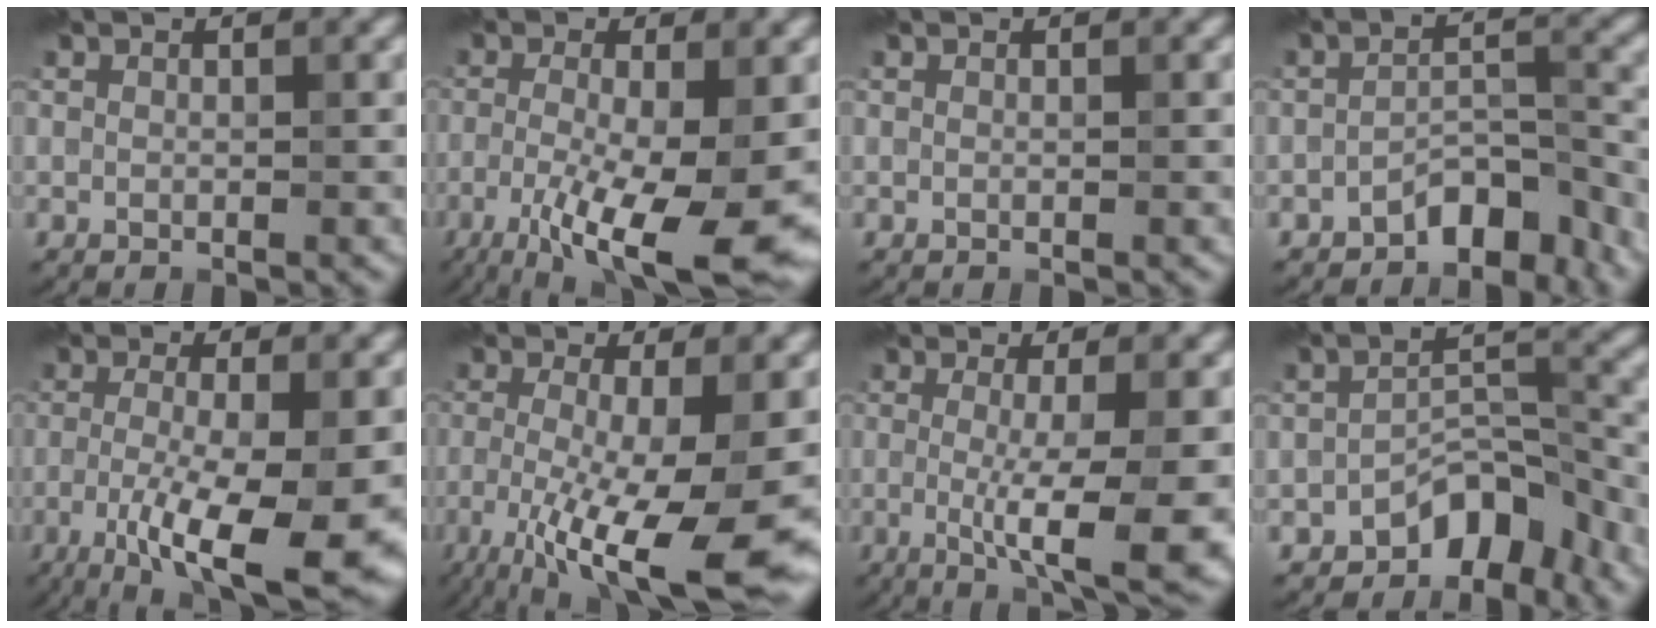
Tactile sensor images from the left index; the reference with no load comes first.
{"total": 11.4, "force": [-3.9, 3.0, 10.3], "torque": [-0.181, -0.026, -0.058]}
{"total": 0.0}
{"total": 4.6, "force": [-3.5, 1.9, 2.2], "torque": [-0.022, 0.010, -0.065]}
{"total": 10.8, "force": [-3.3, 2.9, 9.9], "torque": [-0.171, -0.022, -0.047]}
{"total": 12.3, "force": [-4.8, 2.8, 10.9], "torque": [-0.196, -0.030, -0.073]}
{"total": 8.9, "force": [-1.3, 1.9, 8.6], "torque": [-0.122, -0.019, -0.017]}
{"total": 5.9, "force": [-4.2, 2.8, 3.0], "torque": [-0.028, 0.009, -0.077]}